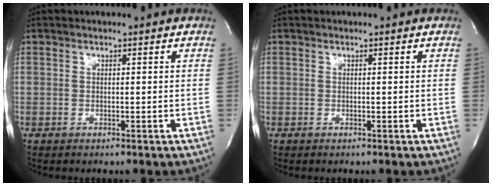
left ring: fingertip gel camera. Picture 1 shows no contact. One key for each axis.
{"total": 0.0}